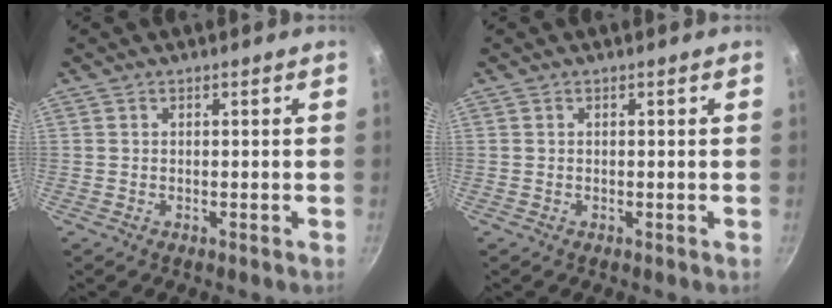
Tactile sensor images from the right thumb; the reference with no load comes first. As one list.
[{"total": 0.0}]